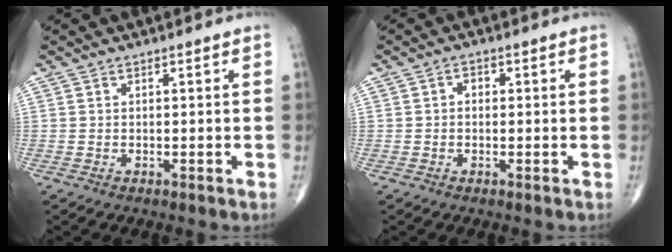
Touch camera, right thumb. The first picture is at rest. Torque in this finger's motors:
{"motor_torque": [-0.66, 0.05, 0.31, 0.02, 0.05]}